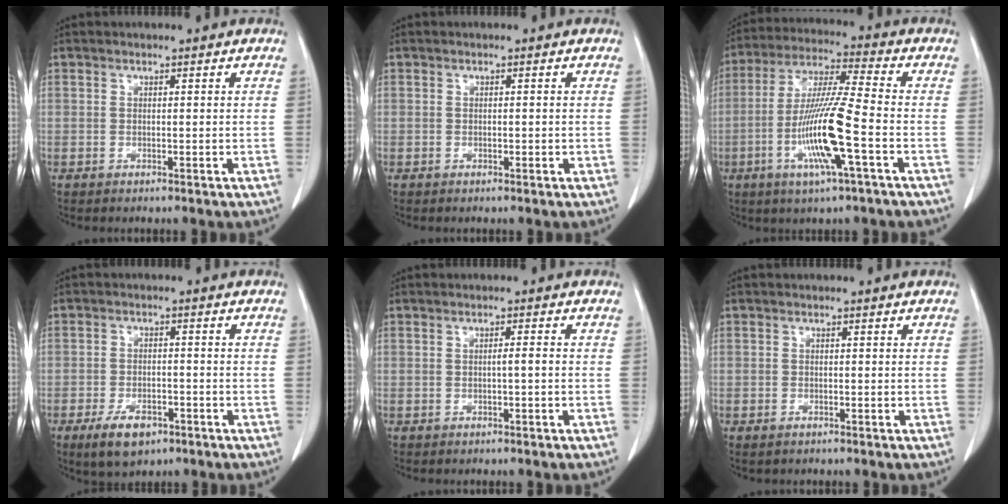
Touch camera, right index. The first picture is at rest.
{"total": 1.0, "force": [-0.2, 0.6, 0.8], "torque": [-0.022, 0.001, 0.001]}
{"total": 14.6, "force": [-4.4, 0.5, 13.9], "torque": [-0.282, -0.012, -0.086]}
{"total": 7.1, "force": [-4.0, 3.7, 4.6], "torque": [-0.088, -0.006, -0.062]}
{"total": 1.7, "force": [-0.1, 0.3, 1.6], "torque": [-0.036, 0.004, 0.002]}
{"total": 1.4, "force": [-0.5, 0.9, 0.9], "torque": [-0.024, -0.001, -0.004]}